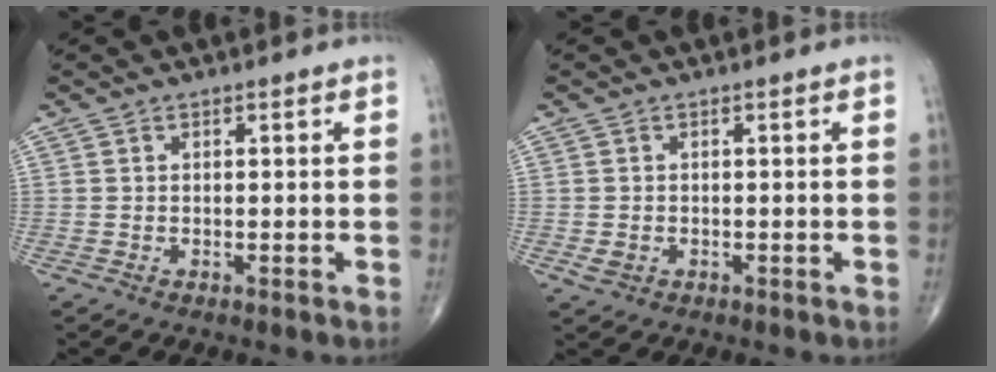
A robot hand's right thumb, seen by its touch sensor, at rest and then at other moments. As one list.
[{"total": 1.7, "force": [-0.5, 1.4, 0.9], "torque": [-0.012, 0.001, -0.002]}]